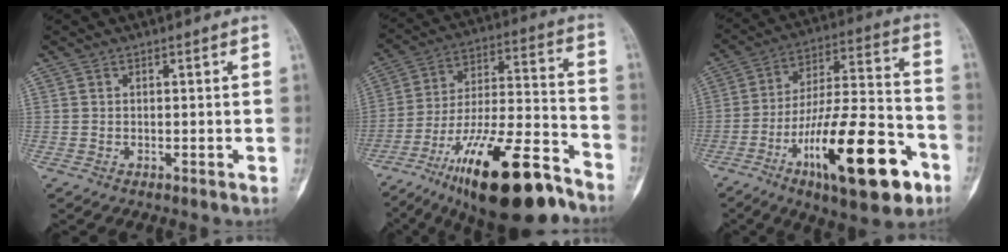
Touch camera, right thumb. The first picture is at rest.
{"total": 26.5, "force": [-17.2, 7.7, 18.7], "torque": [-0.285, 0.075, -0.283]}
{"total": 25.0, "force": [-11.3, 8.0, 20.8], "torque": [-0.333, 0.060, -0.177]}